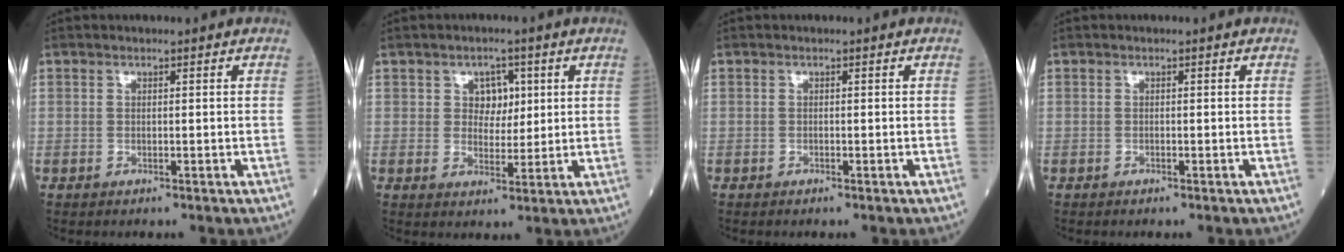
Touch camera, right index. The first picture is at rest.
{"total": 4.0, "force": [1.2, 3.1, 2.1], "torque": [-0.019, 0.006, 0.019]}
{"total": 0.5, "force": [-0.4, 0.1, 0.3], "torque": [-0.007, -0.001, -0.007]}
{"total": 0.6, "force": [-0.5, 0.1, 0.3], "torque": [-0.007, -0.001, -0.007]}